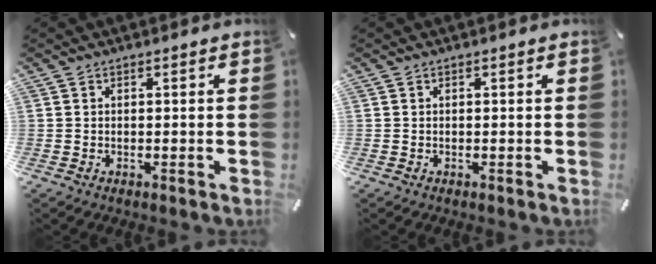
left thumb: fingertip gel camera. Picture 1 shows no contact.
{"total": 0.0}